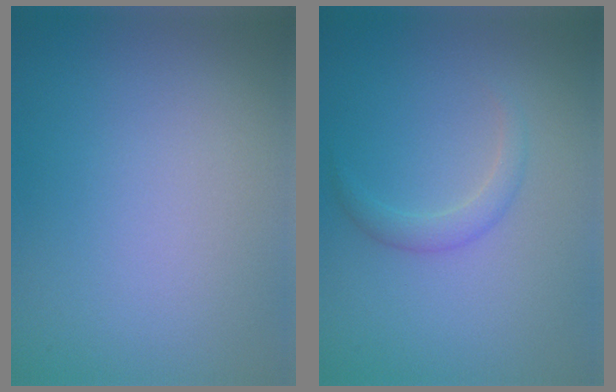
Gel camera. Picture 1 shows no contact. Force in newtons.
{"total": 1.4, "press": 1.4, "slide": 0.1}